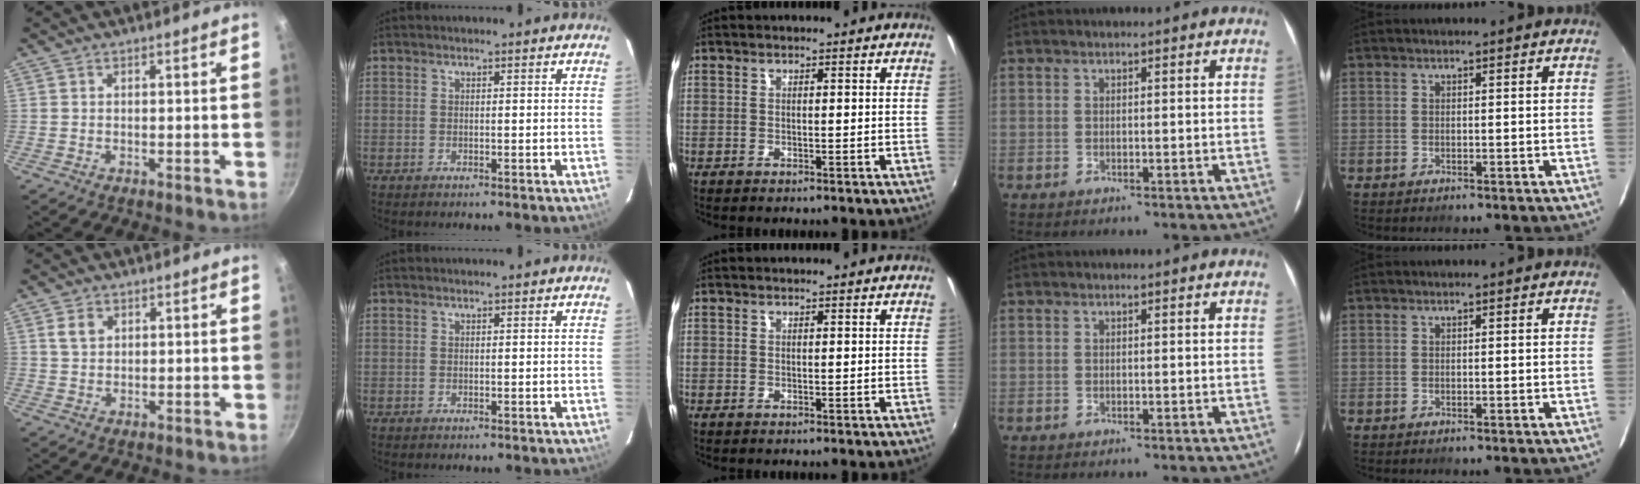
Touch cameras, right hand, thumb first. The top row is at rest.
{"thumb": {"total": 3.2, "force": [1.1, 2.5, 1.7], "torque": [-0.019, 0.001, 0.022]}}